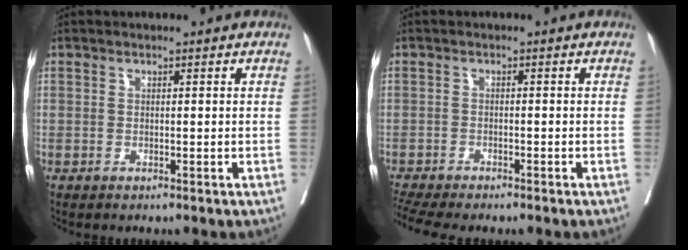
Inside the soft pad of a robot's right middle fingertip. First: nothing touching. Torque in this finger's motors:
{"motor_torque": [1.07, -1.06, 0.23, 0.11]}